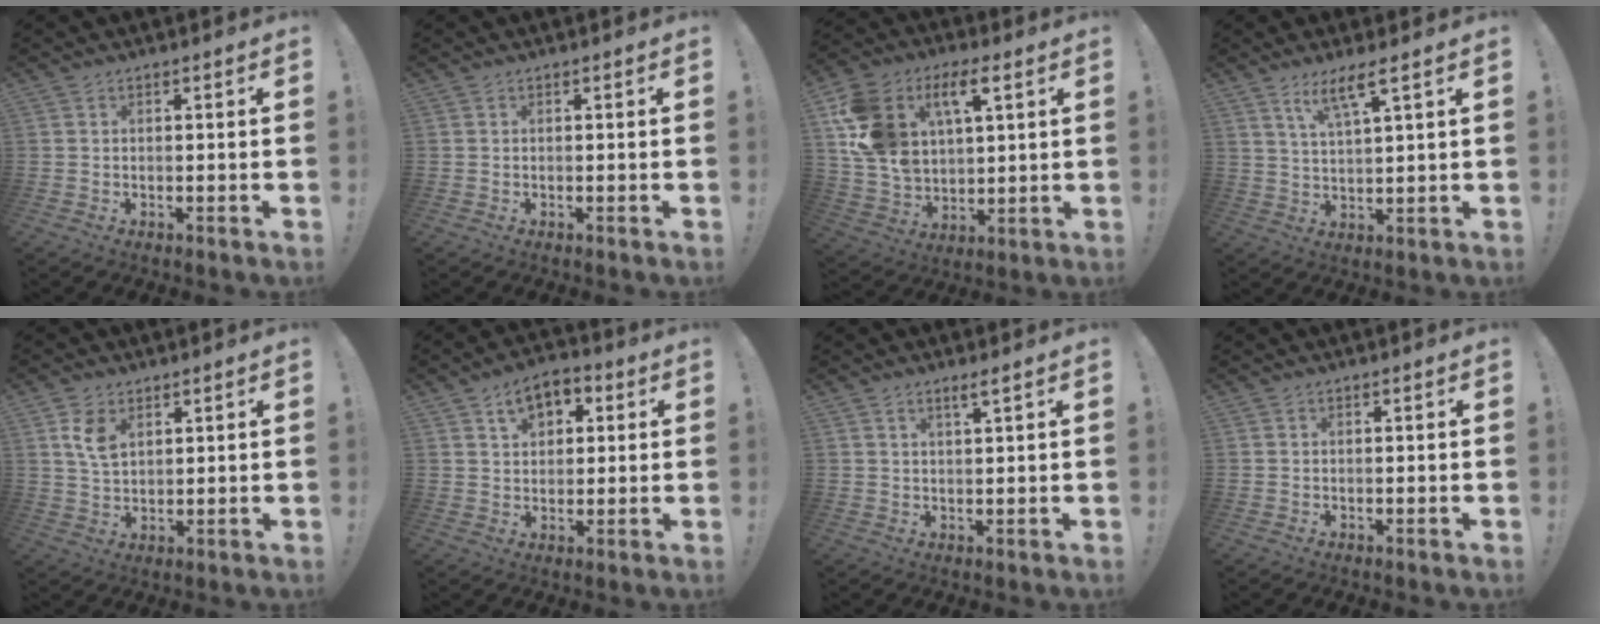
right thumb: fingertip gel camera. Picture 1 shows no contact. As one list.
[{"total": 0.0}, {"total": 17.8, "force": [7.4, 11.6, 11.4], "torque": [-0.228, -0.029, 0.132]}, {"total": 7.1, "force": [4.7, 0.7, 5.2], "torque": [-0.093, -0.022, 0.078]}, {"total": 6.4, "force": [3.1, 3.8, 4.1], "torque": [-0.064, -0.011, 0.056]}, {"total": 8.0, "force": [3.5, 5.7, 4.5], "torque": [-0.062, -0.004, 0.065]}, {"total": 2.6, "force": [1.6, 0.2, 2.0], "torque": [-0.041, -0.004, 0.028]}, {"total": 0.0}]